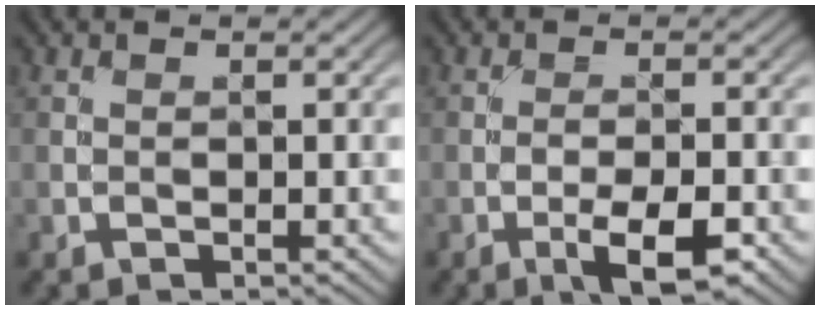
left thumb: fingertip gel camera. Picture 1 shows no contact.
{"total": 4.8, "force": [-2.4, 1.2, 4.0], "torque": [-0.071, 0.004, -0.039]}